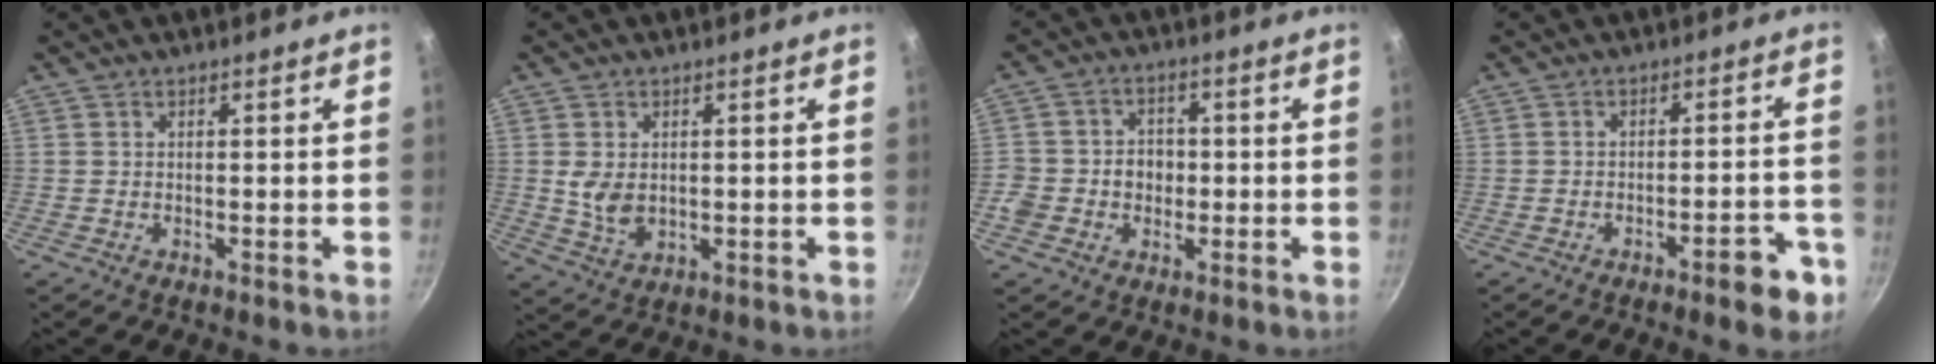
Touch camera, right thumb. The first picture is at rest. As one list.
[{"total": 4.9, "force": [0.4, 3.4, 3.5], "torque": [-0.055, -0.009, 0.019]}, {"total": 7.3, "force": [-1.1, 6.5, 3.1], "torque": [-0.023, 0.024, -0.019]}, {"total": 6.4, "force": [-3.9, 1.6, 4.8], "torque": [-0.054, 0.031, -0.049]}]